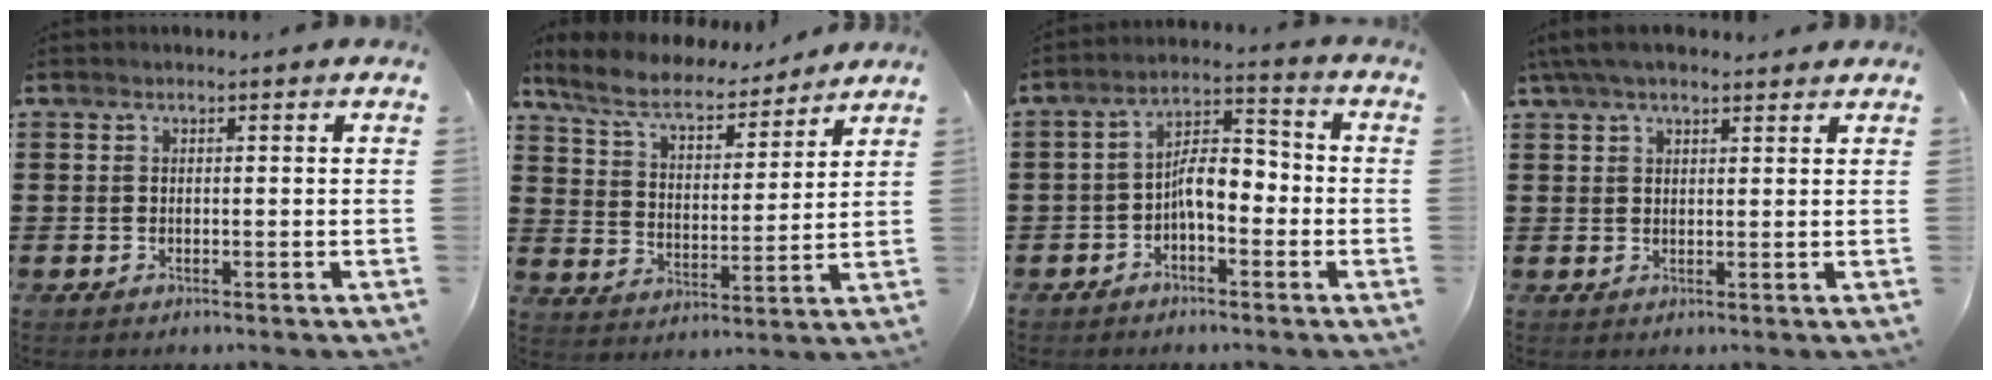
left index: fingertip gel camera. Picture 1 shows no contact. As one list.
[{"total": 7.5, "force": [6.4, 1.8, 3.6], "torque": [-0.096, -0.032, 0.108]}, {"total": 6.4, "force": [-2.2, 2.8, 5.3], "torque": [-0.109, 0.013, -0.048]}, {"total": 4.4, "force": [3.4, 1.3, 2.6], "torque": [-0.058, 0.003, 0.063]}]